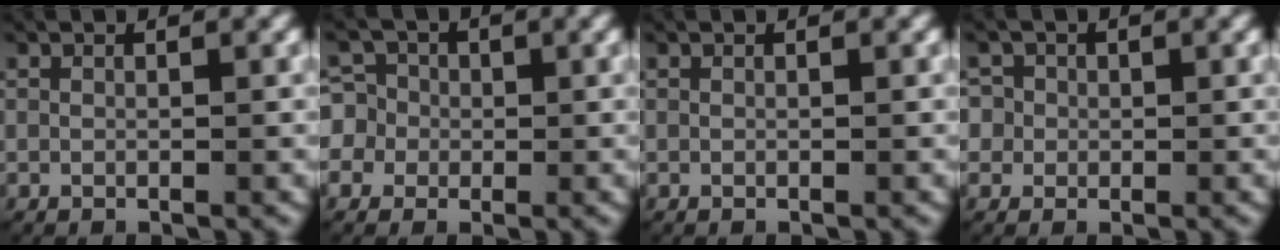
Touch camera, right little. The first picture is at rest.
{"total": 7.5, "force": [-0.6, 7.1, 2.2], "torque": [-0.078, -0.022, -0.015]}
{"total": 0.0}
{"total": 4.2, "force": [0.1, 4.0, 1.0], "torque": [-0.038, -0.006, -0.003]}